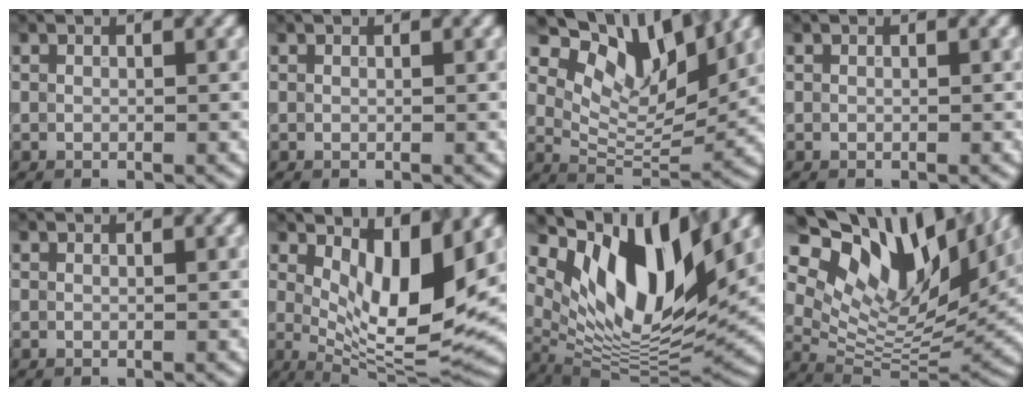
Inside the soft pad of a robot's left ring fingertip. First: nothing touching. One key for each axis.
{"total": 0.0}
{"total": 8.8, "fx": 4.9, "fy": 4.2, "fz": 6.0, "tx": -0.096, "ty": -0.003, "tz": 0.088}
{"total": 0.0}
{"total": 0.0}
{"total": 9.9, "fx": 2.6, "fy": 3.6, "fz": 8.9, "tx": -0.142, "ty": -0.023, "tz": 0.049}
{"total": 13.0, "fx": 6.7, "fy": 4.9, "fz": 10.1, "tx": -0.175, "ty": -0.008, "tz": 0.129}
{"total": 15.2, "fx": 8.3, "fy": 7.2, "fz": 10.6, "tx": -0.204, "ty": 0.022, "tz": 0.157}